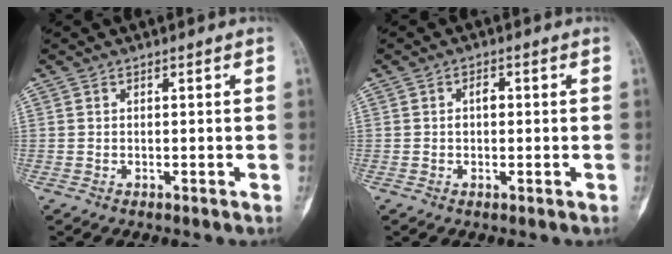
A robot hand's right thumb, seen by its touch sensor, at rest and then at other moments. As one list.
[{"total": 2.2, "force": [0.1, 1.4, 1.8], "torque": [-0.026, 0.003, -0.001]}]